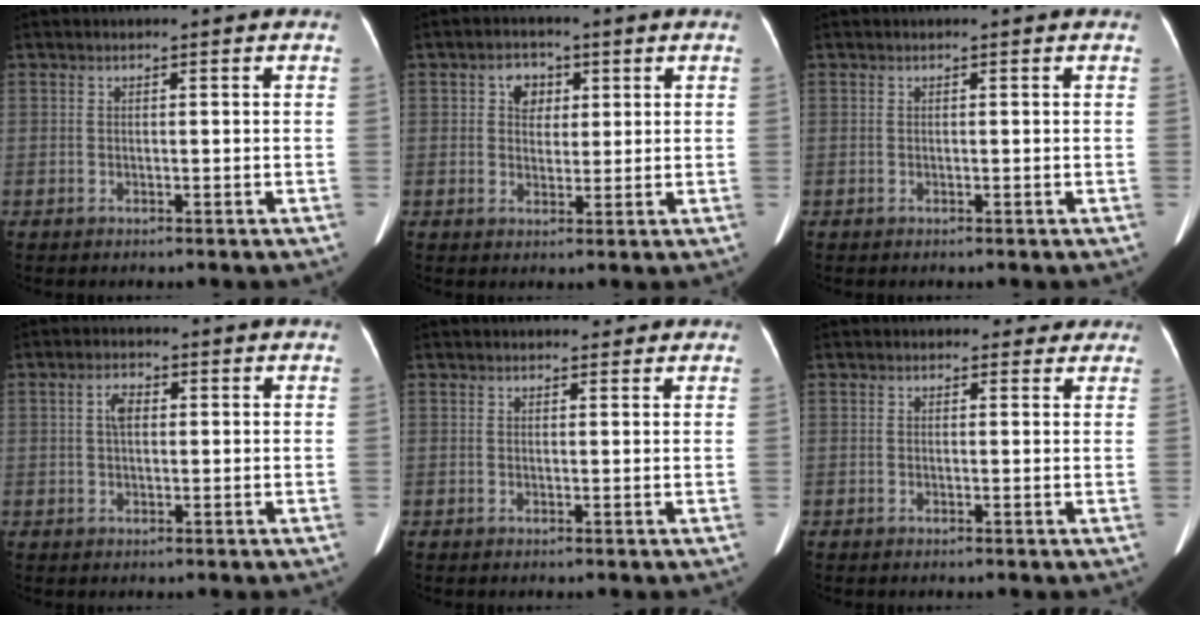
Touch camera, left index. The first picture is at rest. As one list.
[{"total": 3.8, "force": [1.3, 2.9, 2.0], "torque": [-0.031, 0.013, 0.023]}, {"total": 0.0}, {"total": 2.8, "force": [0.6, 1.3, 2.4], "torque": [-0.049, 0.014, 0.010]}, {"total": 4.3, "force": [3.7, 1.5, 1.6], "torque": [-0.009, 0.013, 0.044]}, {"total": 2.6, "force": [2.2, 1.4, 0.1], "torque": [0.012, 0.002, 0.013]}]